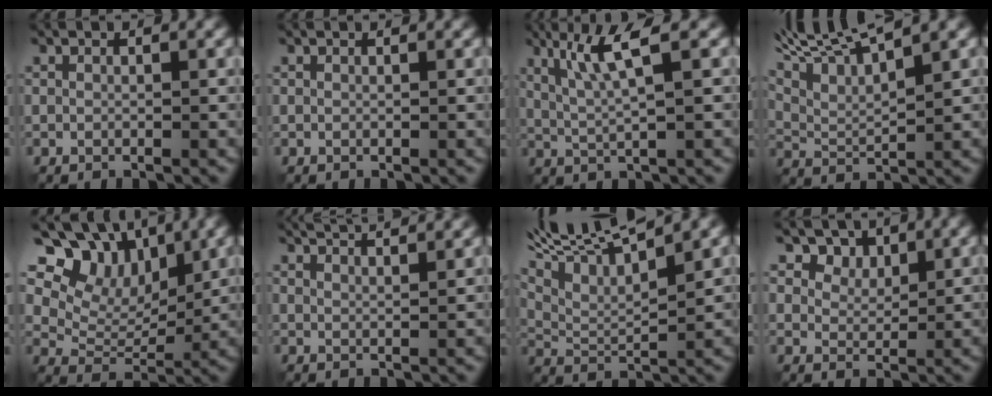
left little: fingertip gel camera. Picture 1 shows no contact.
{"total": 0.5, "force": [0.5, 0.1, 0.2], "torque": [-0.003, 0.001, 0.003]}
{"total": 4.8, "force": [1.4, 0.6, 4.5], "torque": [-0.096, 0.001, 0.035]}
{"total": 7.0, "force": [4.6, 1.6, 5.0], "torque": [-0.103, 0.018, 0.087]}
{"total": 10.2, "force": [5.5, 6.8, 5.1], "torque": [-0.114, 0.011, 0.095]}
{"total": 6.9, "force": [5.4, 2.0, 3.9], "torque": [-0.039, 0.027, 0.046]}
{"total": 9.6, "force": [5.8, 3.0, 7.0], "torque": [-0.140, 0.022, 0.098]}
{"total": 3.9, "force": [2.3, 2.7, 1.7], "torque": [-0.040, -0.021, 0.055]}